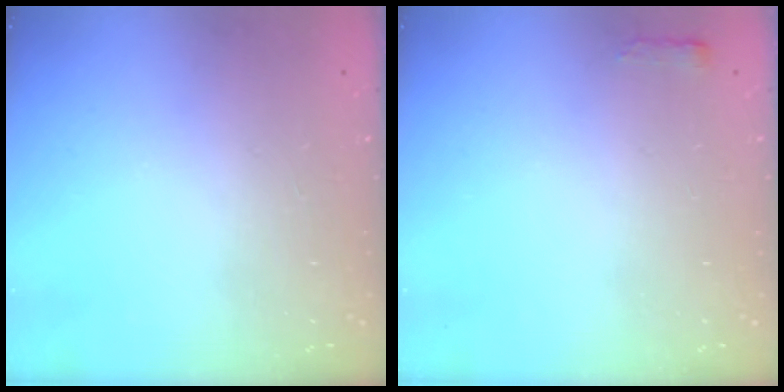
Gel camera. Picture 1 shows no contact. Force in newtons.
{"total": 2.4, "press": 2.4, "slide": 0.4}